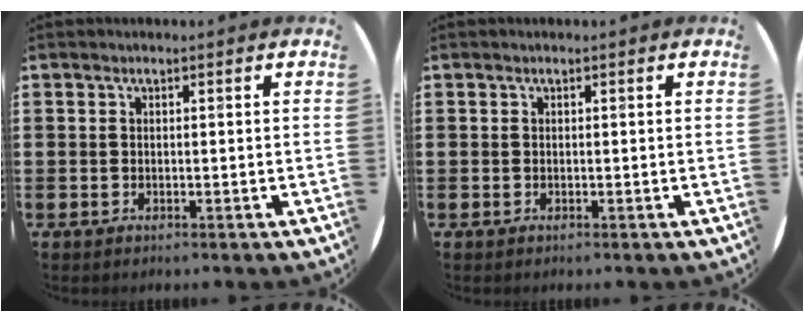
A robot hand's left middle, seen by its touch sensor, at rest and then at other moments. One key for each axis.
{"total": 0.0}